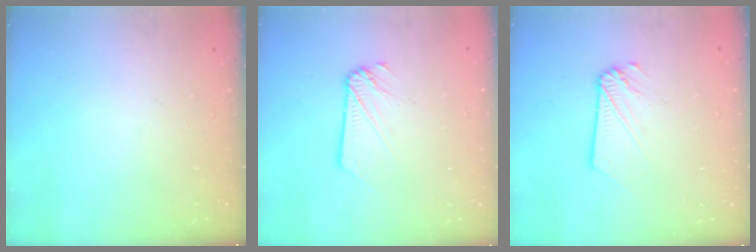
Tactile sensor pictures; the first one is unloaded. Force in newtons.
{"total": 2.5, "press": 2.5, "slide": 0.1}
{"total": 2.5, "press": 2.5, "slide": 0.1}